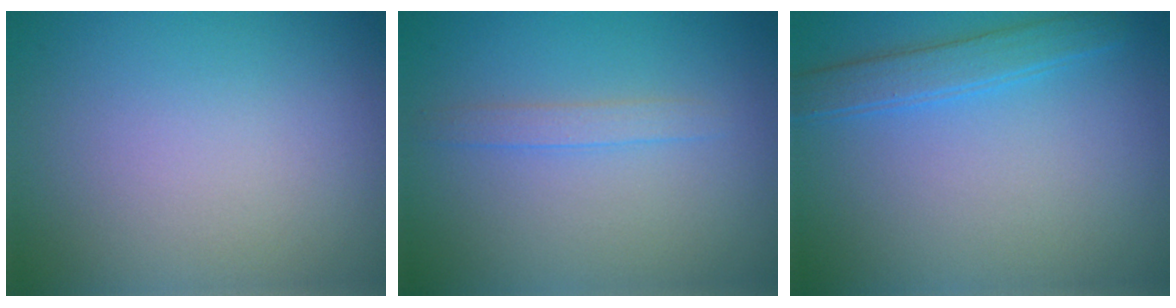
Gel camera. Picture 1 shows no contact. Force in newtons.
{"total": 1.2, "press": 1.2, "slide": 0.2}
{"total": 2.5, "press": 2.5, "slide": 0.1}